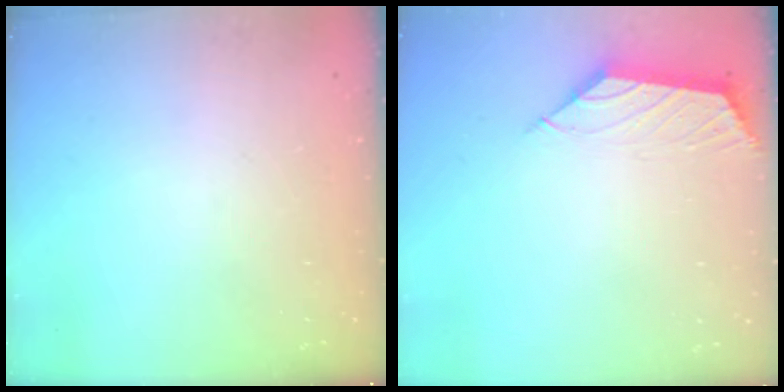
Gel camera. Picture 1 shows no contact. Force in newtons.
{"total": 2.5, "press": 2.5, "slide": 0.3}